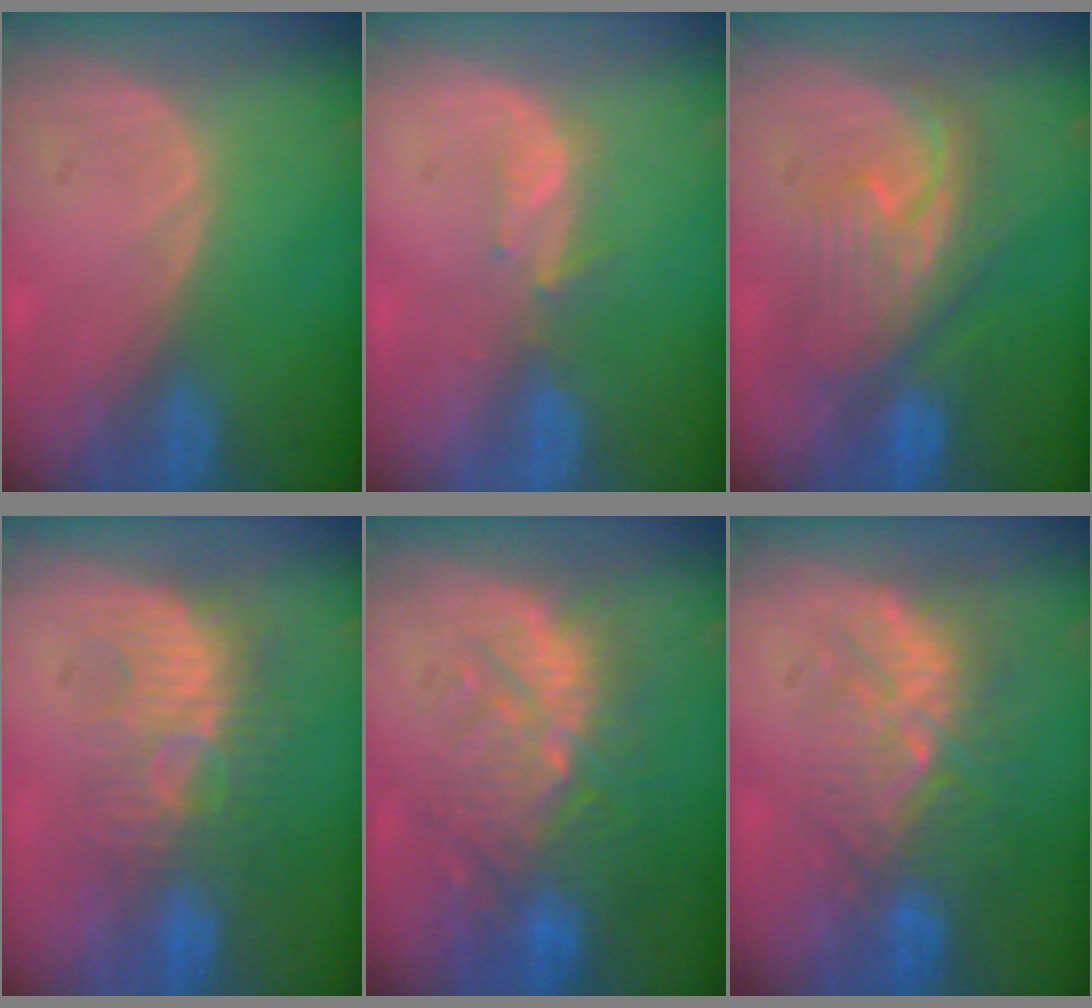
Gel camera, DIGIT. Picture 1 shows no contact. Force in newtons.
{"total": 2.3, "press": 2.1, "slide": 0.8}
{"total": 8.2, "press": 8.2, "slide": 0.6}
{"total": 8.7, "press": 8.2, "slide": 2.8}
{"total": 10.8, "press": 10.0, "slide": 4.2}
{"total": 9.2, "press": 8.6, "slide": 3.4}